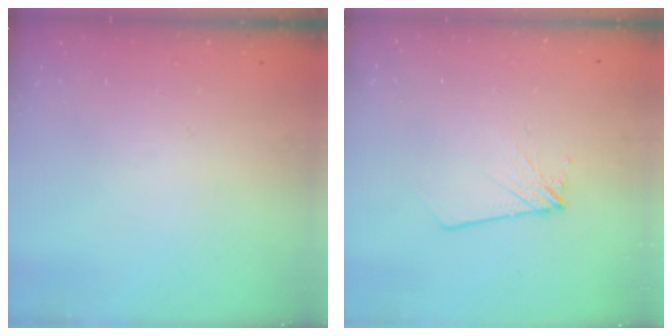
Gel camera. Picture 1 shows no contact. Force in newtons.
{"total": 2.8, "press": 2.8, "slide": 0.4}